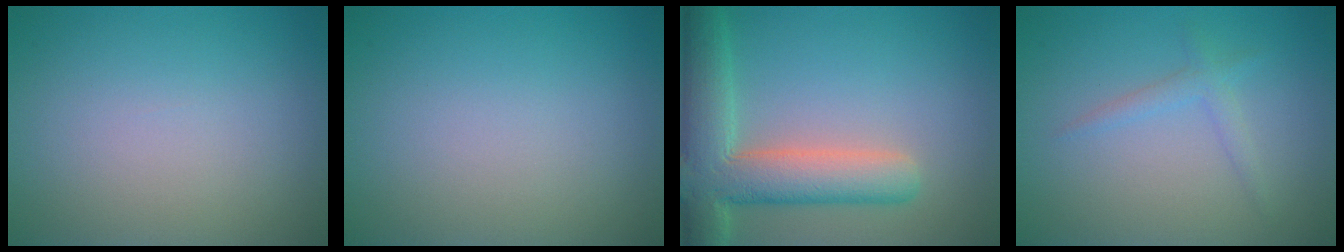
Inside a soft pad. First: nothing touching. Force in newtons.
{"total": 0.0}
{"total": 7.9, "press": 7.8, "slide": 0.8}
{"total": 1.4, "press": 1.4, "slide": 0.0}